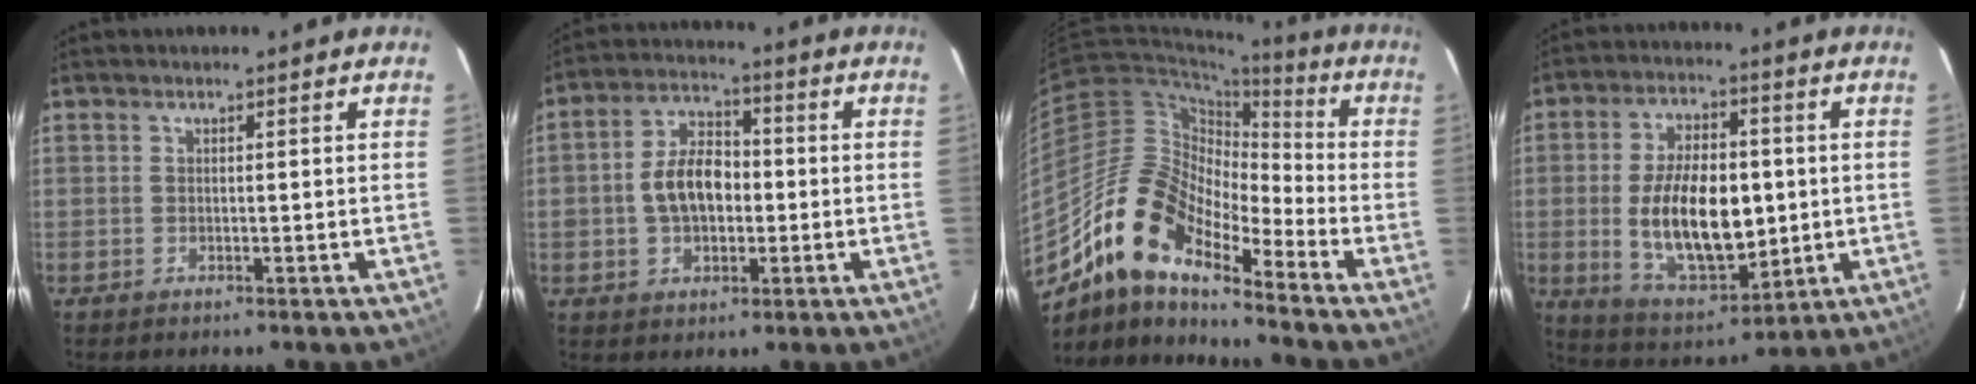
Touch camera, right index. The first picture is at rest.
{"total": 9.5, "force": [-0.8, 6.2, 7.2], "torque": [-0.137, 0.024, -0.009]}
{"total": 15.2, "force": [-11.4, 5.1, 8.7], "torque": [-0.142, 0.003, -0.231]}
{"total": 17.3, "force": [-0.6, 9.0, 14.8], "torque": [-0.277, -0.004, 0.010]}